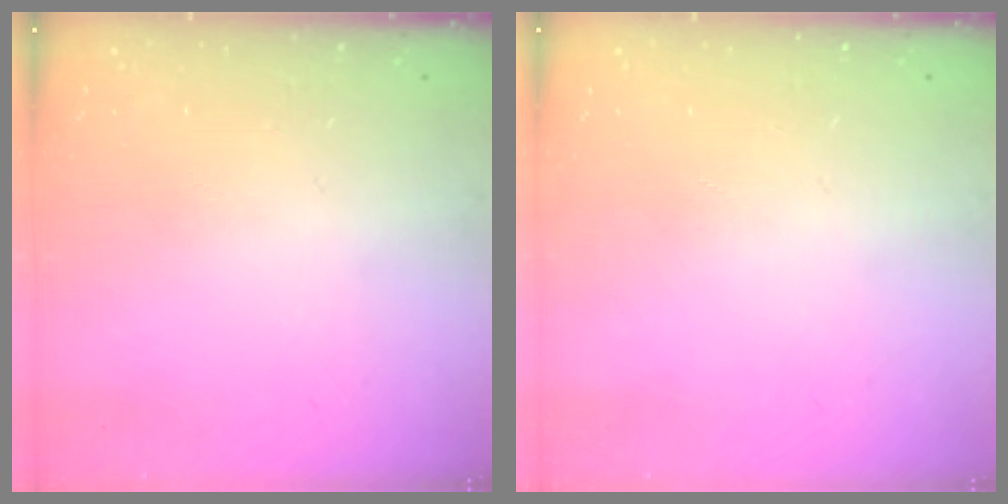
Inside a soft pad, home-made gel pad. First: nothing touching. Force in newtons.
{"total": 0.0}